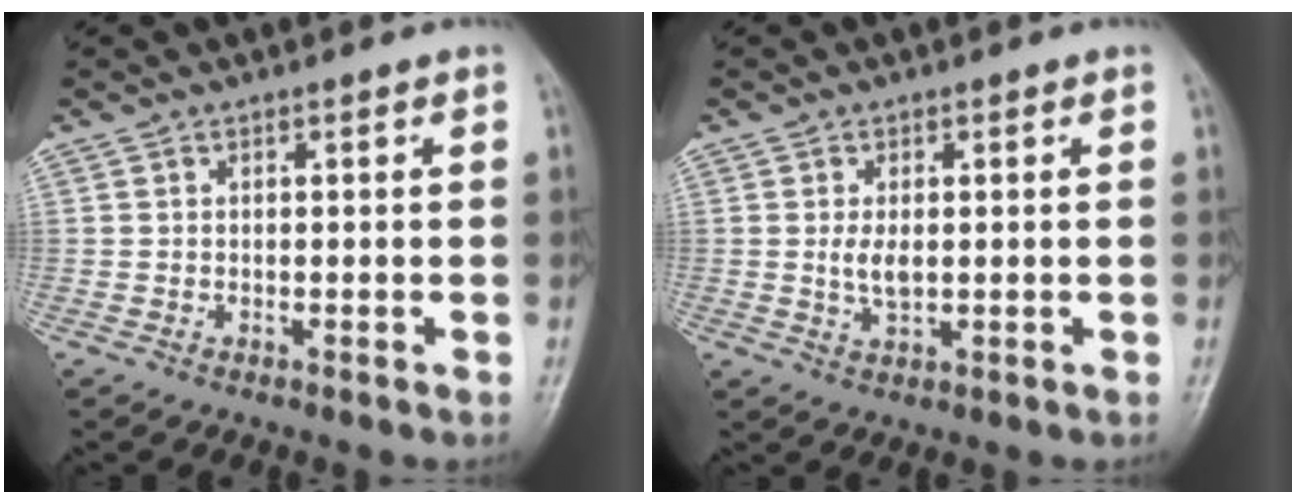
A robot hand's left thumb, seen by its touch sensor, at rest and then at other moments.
{"total": 3.4, "force": [0.2, 1.9, 2.8], "torque": [-0.053, -0.007, 0.004]}